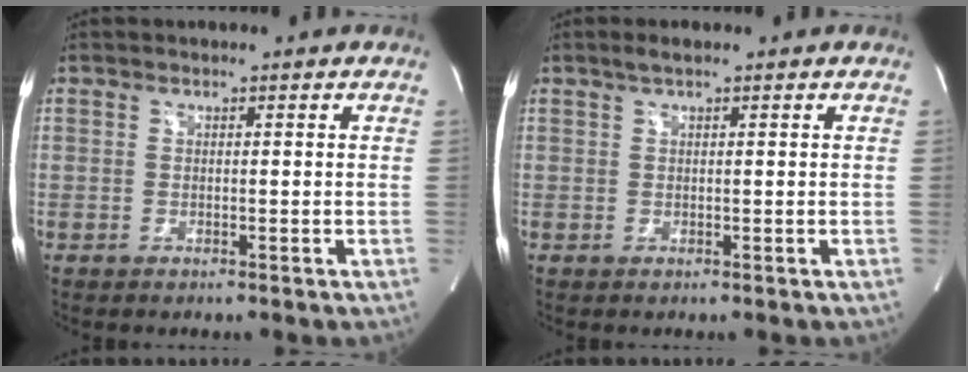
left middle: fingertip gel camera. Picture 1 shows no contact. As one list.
[{"total": 1.4, "force": [0.9, 0.1, 1.0], "torque": [-0.025, 0.008, 0.018]}]